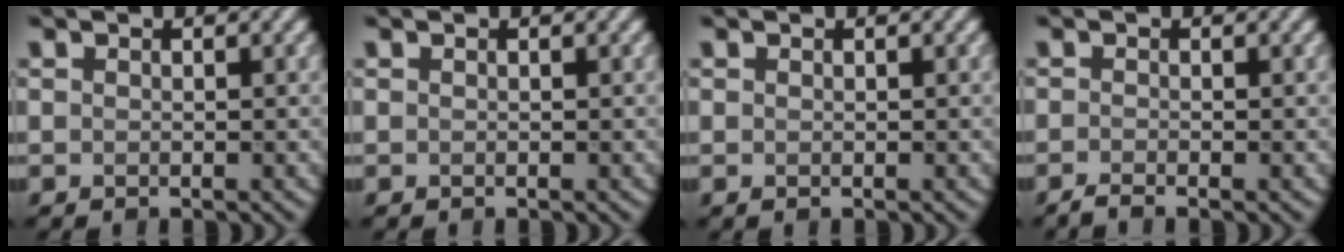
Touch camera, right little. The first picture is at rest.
{"total": 0.0}
{"total": 0.0}
{"total": 1.4, "force": [-0.9, 0.2, 1.0], "torque": [-0.013, -0.006, -0.025]}